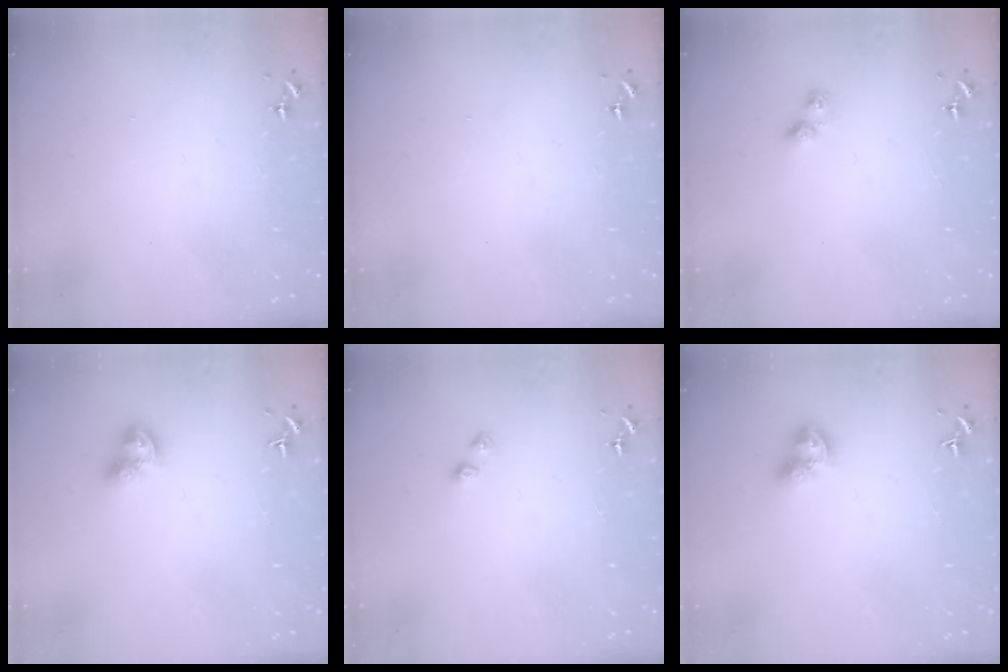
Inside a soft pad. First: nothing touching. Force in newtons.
{"total": 0.0}
{"total": 4.9, "press": 4.9, "slide": 0.2}
{"total": 8.6, "press": 8.6, "slide": 0.9}
{"total": 3.2, "press": 3.2, "slide": 0.6}
{"total": 8.6, "press": 8.6, "slide": 0.9}